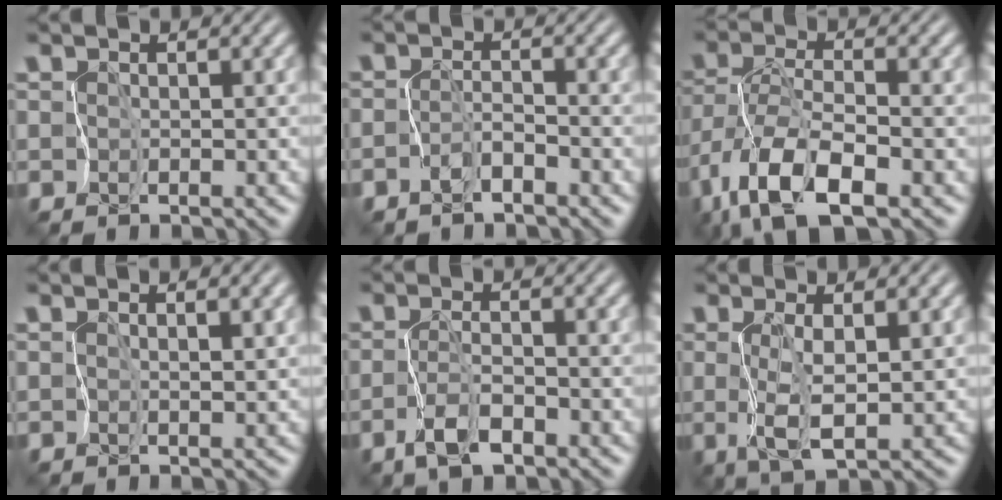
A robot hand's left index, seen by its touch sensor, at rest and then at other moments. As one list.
[{"total": 1.3, "force": [-1.1, 0.3, 0.5], "torque": [-0.012, 0.010, -0.025]}, {"total": 8.5, "force": [-4.7, 3.0, 6.4], "torque": [-0.131, -0.006, -0.089]}, {"total": 1.6, "force": [1.1, 0.3, 1.1], "torque": [-0.016, 0.002, 0.029]}, {"total": 2.1, "force": [-1.0, 0.6, 1.7], "torque": [-0.036, 0.007, -0.019]}, {"total": 2.8, "force": [1.0, 0.2, 2.6], "torque": [-0.062, 0.002, 0.027]}]